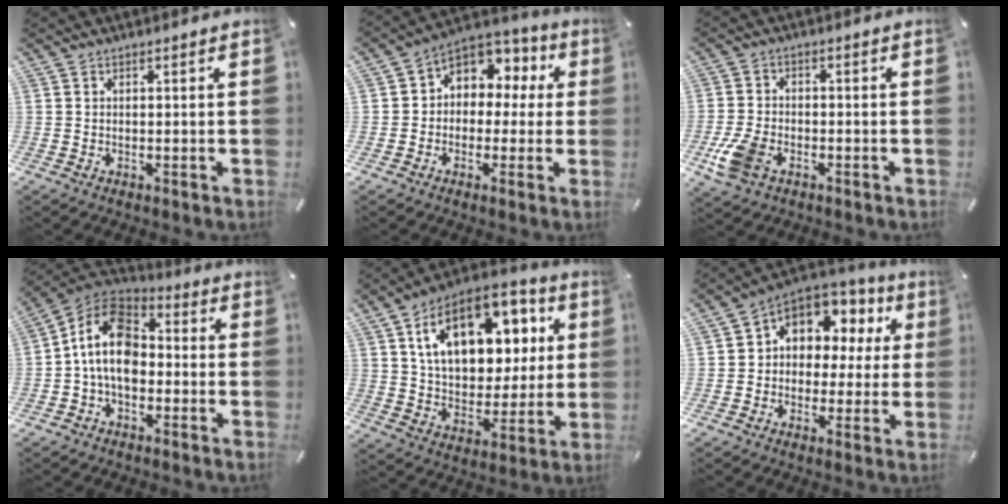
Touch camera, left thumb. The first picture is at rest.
{"total": 7.4, "force": [1.3, 6.8, 2.6], "torque": [-0.042, -0.012, 0.026]}
{"total": 7.7, "force": [-3.2, 5.1, 4.8], "torque": [-0.118, 0.005, -0.060]}
{"total": 12.7, "force": [-1.9, 8.6, 9.1], "torque": [-0.197, 0.015, -0.039]}
{"total": 18.8, "force": [8.0, 12.3, 11.8], "torque": [-0.191, -0.019, 0.142]}
{"total": 8.7, "force": [3.1, 7.5, 3.2], "torque": [-0.055, -0.027, 0.060]}